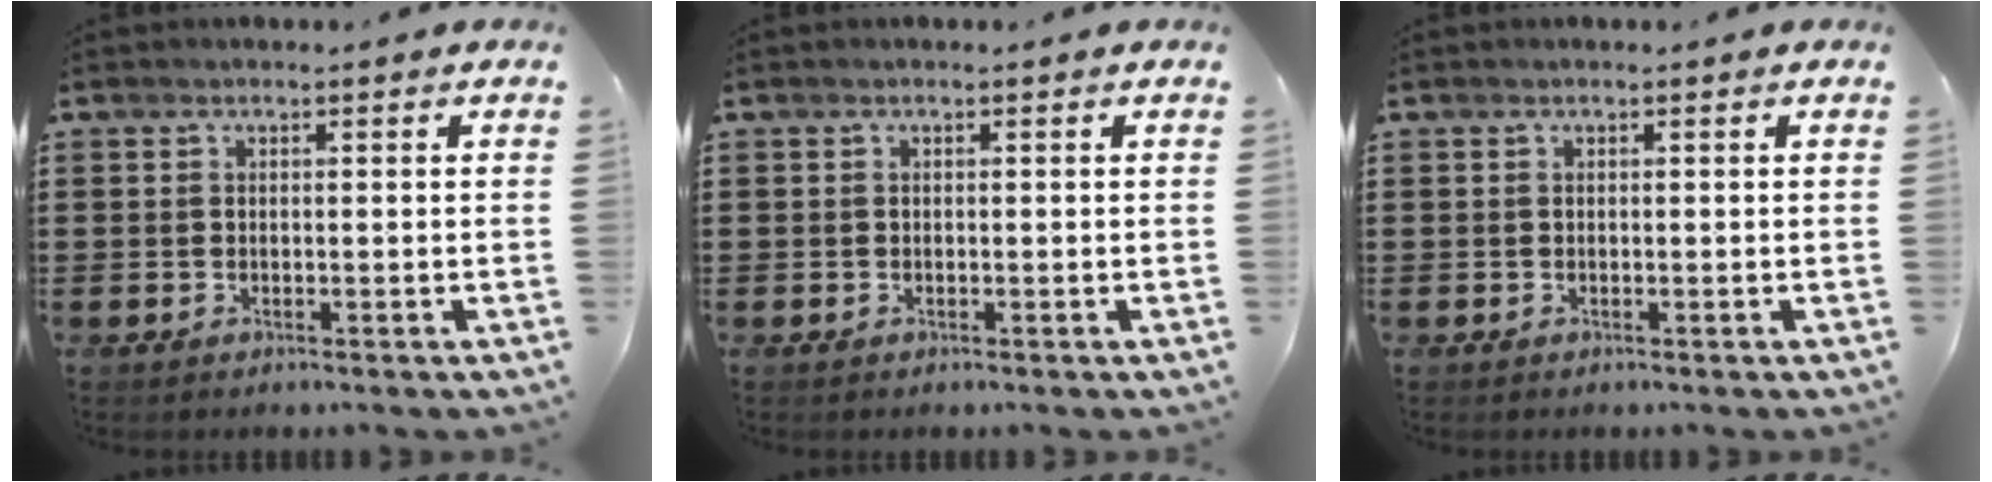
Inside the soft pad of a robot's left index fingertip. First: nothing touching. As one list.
[{"total": 0.0}, {"total": 0.0}]